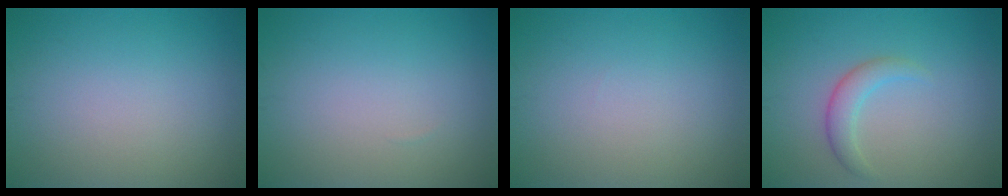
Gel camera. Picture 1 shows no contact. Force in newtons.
{"total": 0.0}
{"total": 0.0}
{"total": 2.2, "press": 2.2, "slide": 0.2}